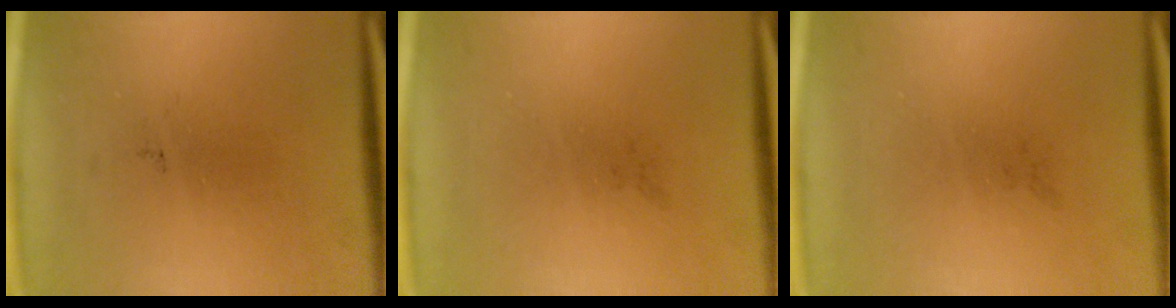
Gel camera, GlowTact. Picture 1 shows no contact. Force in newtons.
{"total": 0.0}
{"total": 0.0}